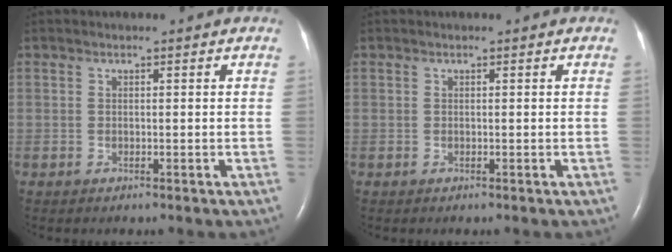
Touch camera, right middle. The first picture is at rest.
{"total": 0.0}